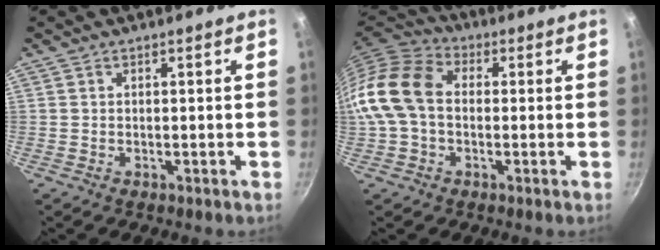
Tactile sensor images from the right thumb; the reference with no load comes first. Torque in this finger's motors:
{"motor_torque": [-0.77, 1.23, 0.73, -0.68, 0.36]}